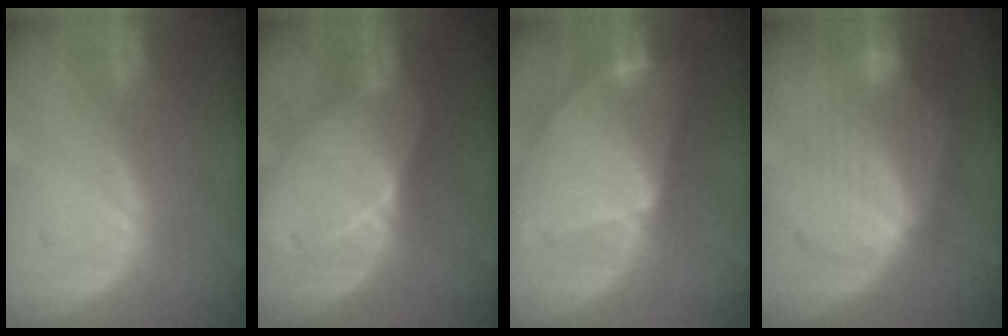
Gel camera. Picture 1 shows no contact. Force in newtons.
{"total": 6.7, "press": 6.3, "slide": 2.4}
{"total": 9.5, "press": 9.5, "slide": 0.8}
{"total": 8.7, "press": 8.1, "slide": 3.4}